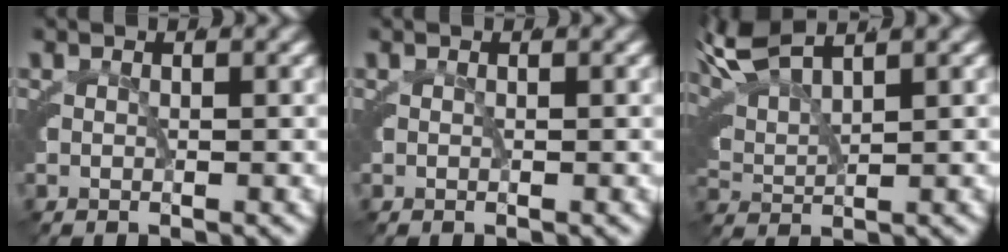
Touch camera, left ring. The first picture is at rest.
{"total": 0.0}
{"total": 6.1, "force": [4.2, 2.8, 3.4], "torque": [-0.091, 0.007, 0.070]}